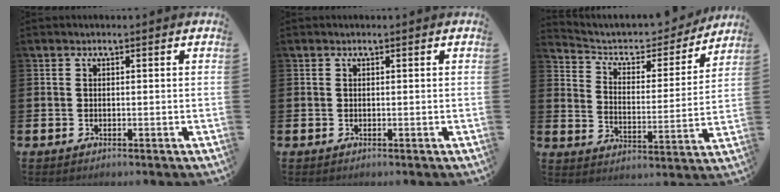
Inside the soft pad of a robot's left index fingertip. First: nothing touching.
{"total": 0.0}
{"total": 6.5, "force": [5.8, 2.5, 1.4], "torque": [-0.059, -0.043, 0.095]}